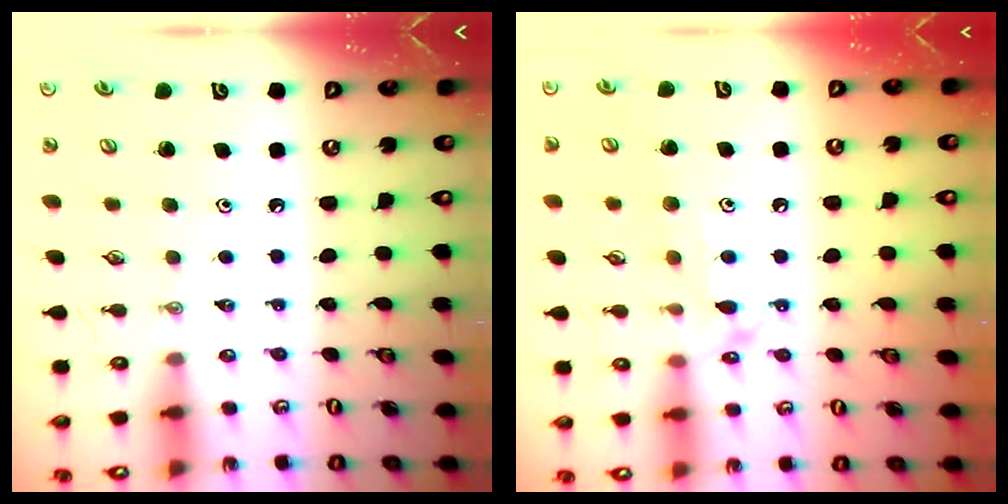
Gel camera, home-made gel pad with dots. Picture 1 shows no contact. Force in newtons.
{"total": 12.5, "press": 12.5, "slide": 0.9}